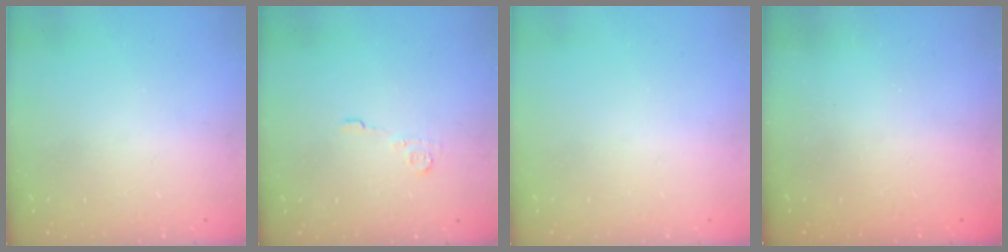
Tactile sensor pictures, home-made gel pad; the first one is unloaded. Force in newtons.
{"total": 4.9, "press": 4.9, "slide": 0.2}
{"total": 0.0}
{"total": 2.3, "press": 2.1, "slide": 0.8}